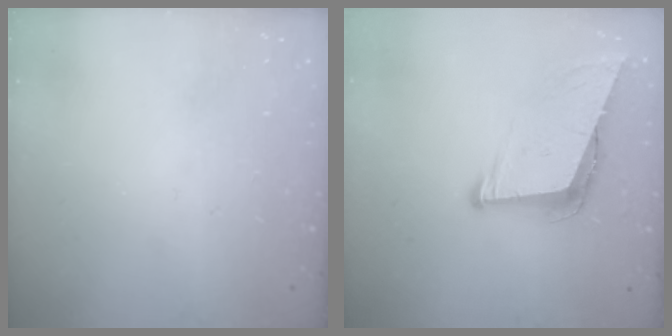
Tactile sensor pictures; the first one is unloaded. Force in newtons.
{"total": 9.3, "press": 8.9, "slide": 2.7}